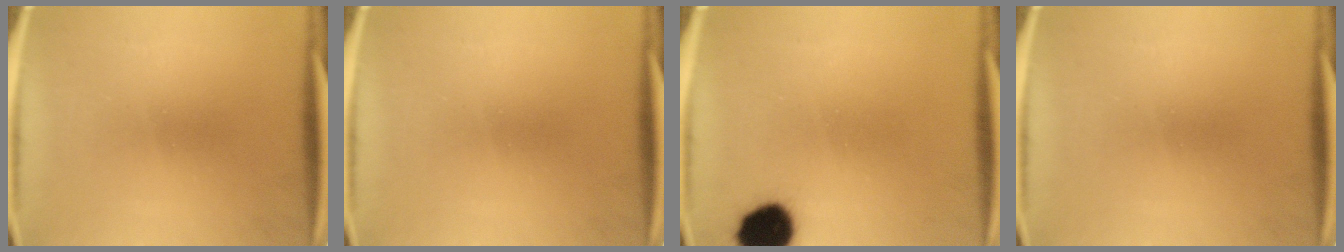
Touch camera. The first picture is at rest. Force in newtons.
{"total": 0.0}
{"total": 10.6}
{"total": 0.0}